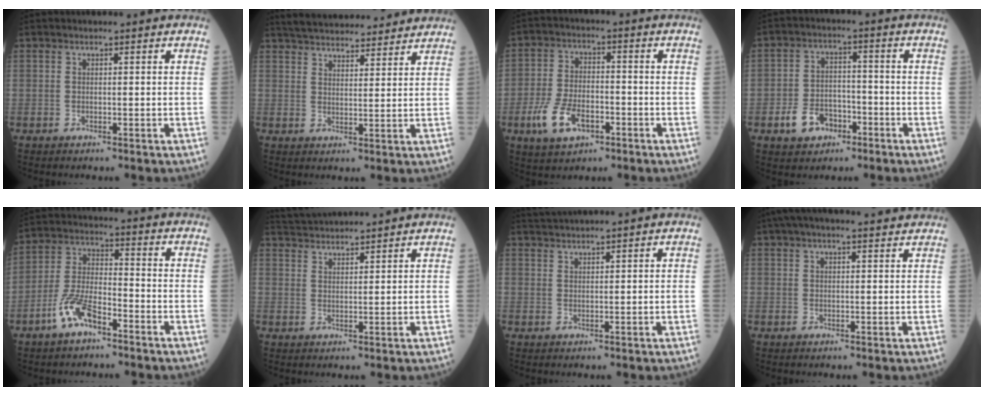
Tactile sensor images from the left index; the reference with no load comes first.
{"total": 16.5, "force": [15.4, 3.0, 5.2], "torque": [-0.080, 0.033, 0.218]}
{"total": 8.4, "force": [-4.0, 4.3, 6.0], "torque": [-0.135, -0.005, -0.075]}
{"total": 6.5, "force": [-3.4, 4.5, 3.1], "torque": [-0.070, 0.010, -0.057]}
{"total": 7.5, "force": [-4.7, 2.5, 5.3], "torque": [-0.118, 0.001, -0.096]}
{"total": 7.7, "force": [7.5, -0.3, 1.5], "torque": [-0.037, 0.035, 0.124]}
{"total": 3.8, "force": [3.5, -1.1, 0.9], "torque": [-0.014, 0.025, 0.069]}
{"total": 10.6, "force": [9.4, 0.9, 4.8], "torque": [-0.076, 0.034, 0.120]}